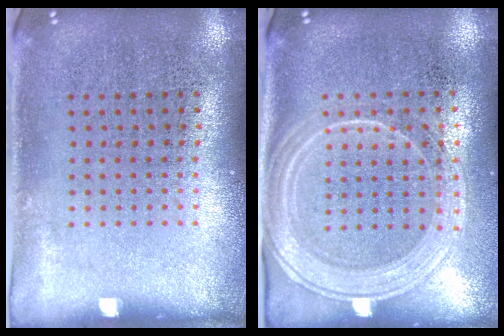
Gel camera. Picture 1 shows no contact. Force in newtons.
{"total": 2.1, "press": 1.9, "slide": 0.9}